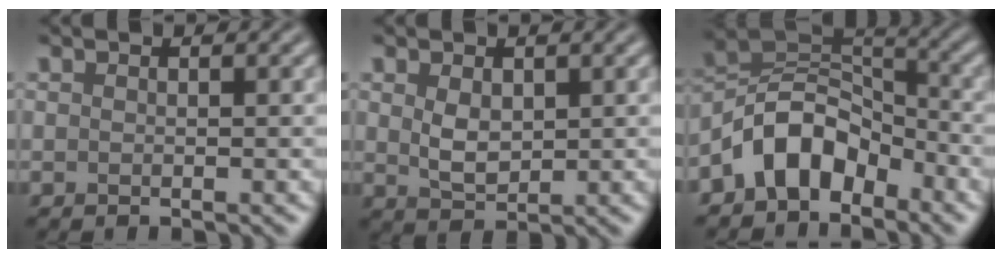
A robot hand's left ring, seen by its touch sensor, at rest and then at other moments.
{"total": 2.7, "force": [0.6, 1.7, 1.9], "torque": [-0.042, -0.003, 0.016]}
{"total": 6.4, "force": [-3.9, 3.9, 3.3], "torque": [-0.042, 0.011, -0.086]}